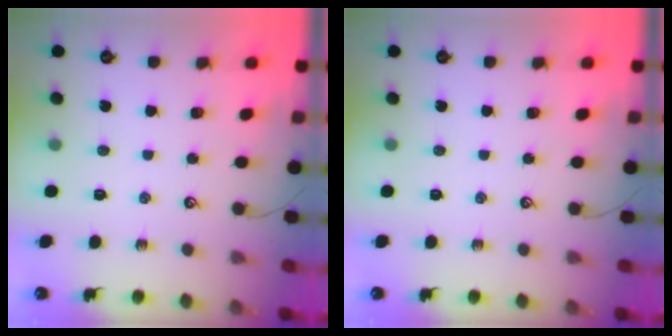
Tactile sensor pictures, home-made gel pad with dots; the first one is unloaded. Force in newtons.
{"total": 0.0}